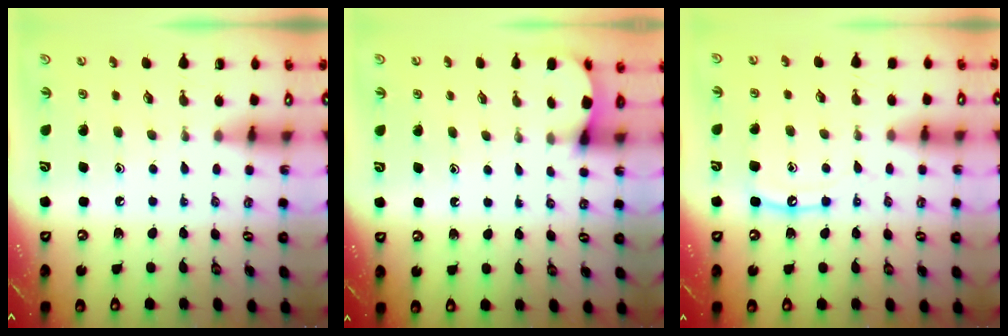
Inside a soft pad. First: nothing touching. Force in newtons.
{"total": 2.8, "press": 2.8, "slide": 0.3}
{"total": 8.4, "press": 8.3, "slide": 0.8}